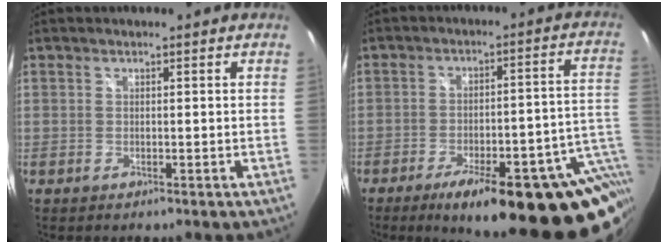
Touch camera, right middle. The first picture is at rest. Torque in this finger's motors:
{"motor_torque": [1.12, -1.02, 0.46, 0.12]}